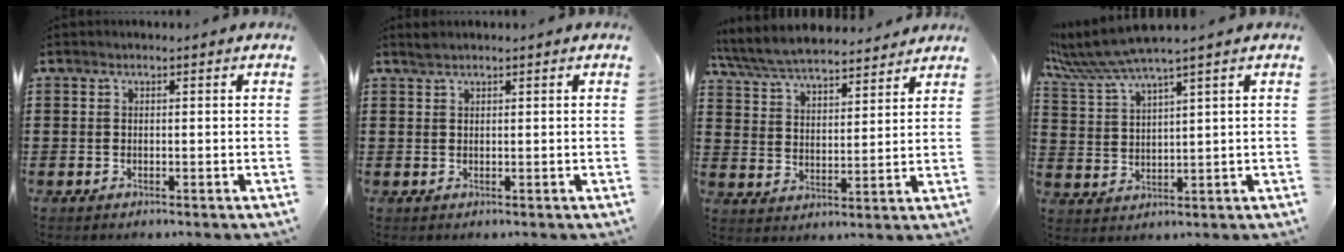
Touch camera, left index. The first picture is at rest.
{"total": 0.9, "force": [0.8, 0.1, 0.5], "torque": [-0.010, 0.000, 0.014]}
{"total": 6.7, "force": [6.3, 0.9, 2.0], "torque": [-0.066, -0.028, 0.111]}
{"total": 6.2, "force": [4.9, 0.0, 3.8], "torque": [-0.098, -0.023, 0.083]}